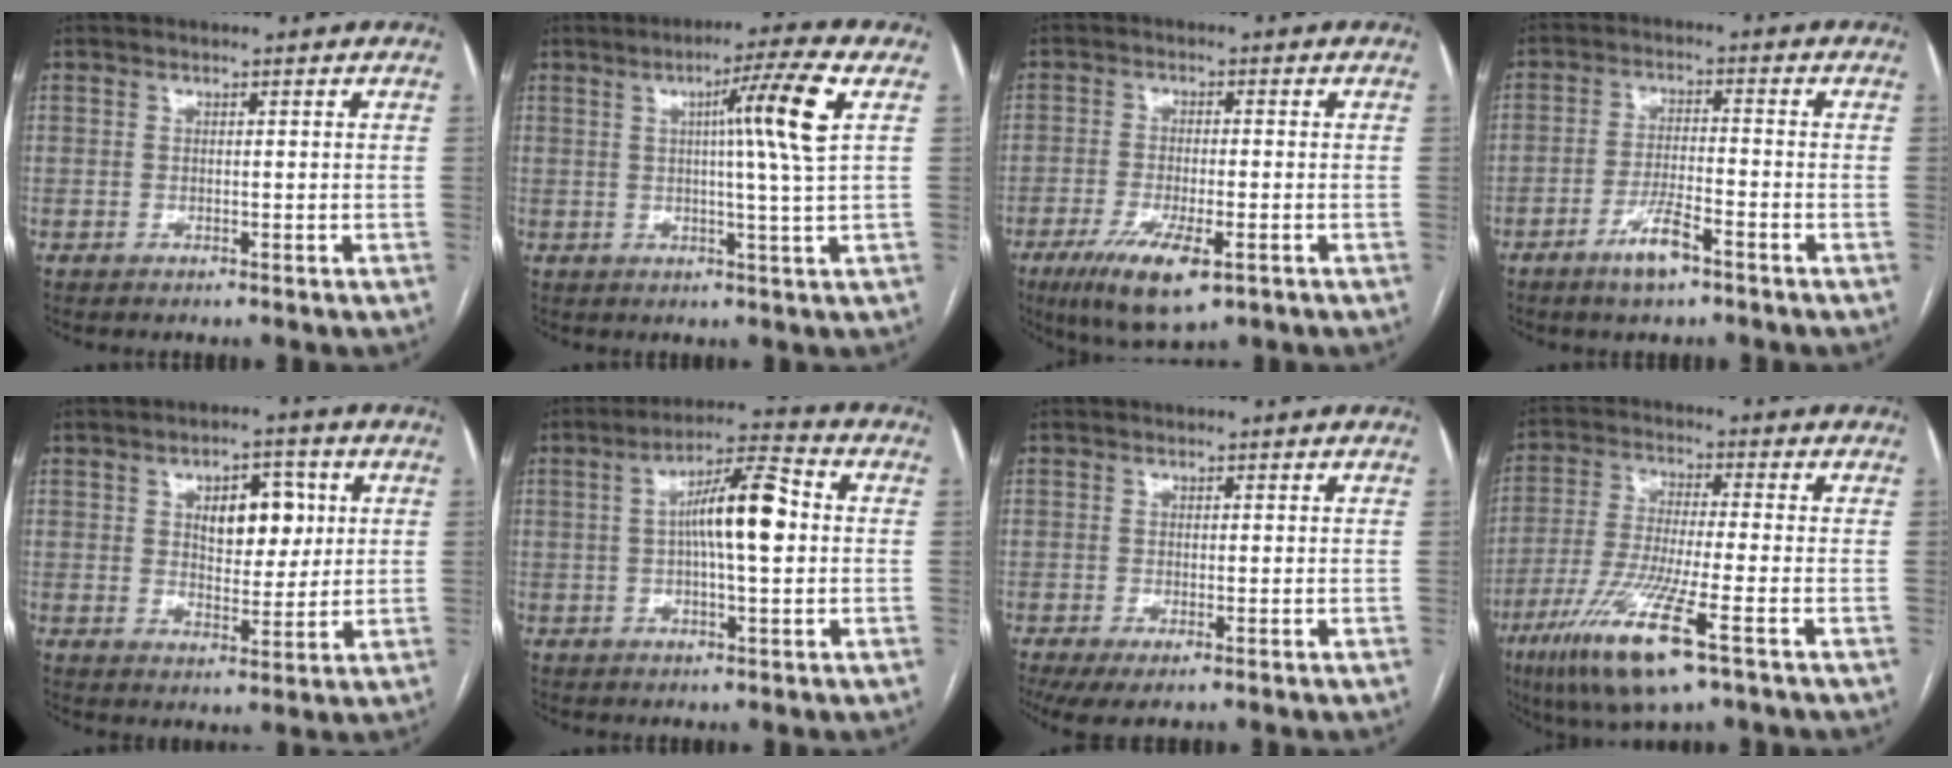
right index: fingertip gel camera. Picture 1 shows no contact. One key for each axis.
{"total": 9.3, "fx": 2.6, "fy": -2.0, "fz": 8.7, "tx": -0.138, "ty": 0.003, "tz": 0.042}
{"total": 9.9, "fx": -5.1, "fy": 2.6, "fz": 8.0, "tx": -0.143, "ty": -0.022, "tz": -0.081}
{"total": 5.7, "fx": -3.7, "fy": 0.9, "fz": 4.3, "tx": -0.084, "ty": -0.003, "tz": -0.065}
{"total": 8.3, "fx": 2.4, "fy": 4.2, "fz": 6.8, "tx": -0.096, "ty": 0.012, "tz": 0.044}
{"total": 10.4, "fx": 0.9, "fy": 1.8, "fz": 10.2, "tx": -0.179, "ty": 0.022, "tz": 0.010}
{"total": 4.2, "fx": -1.6, "fy": 1.5, "fz": 3.6, "tx": -0.066, "ty": -0.009, "tz": -0.023}
{"total": 13.7, "fx": -6.9, "fy": 0.8, "fz": 11.8, "tx": -0.246, "ty": -0.034, "tz": -0.123}